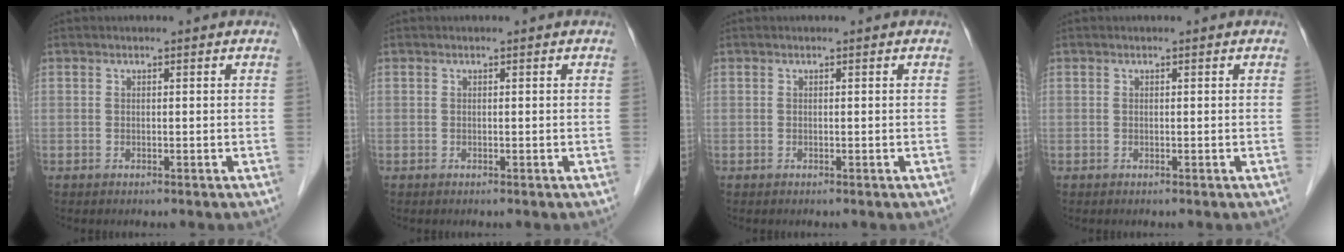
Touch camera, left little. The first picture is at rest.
{"total": 0.0}
{"total": 0.0}
{"total": 0.0}